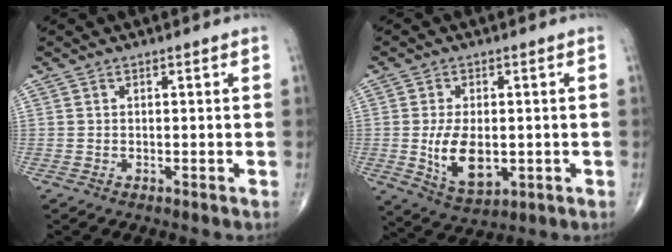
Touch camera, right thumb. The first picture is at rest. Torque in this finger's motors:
{"motor_torque": [-0.14, 0.60, 1.04, 0.24, 0.21]}